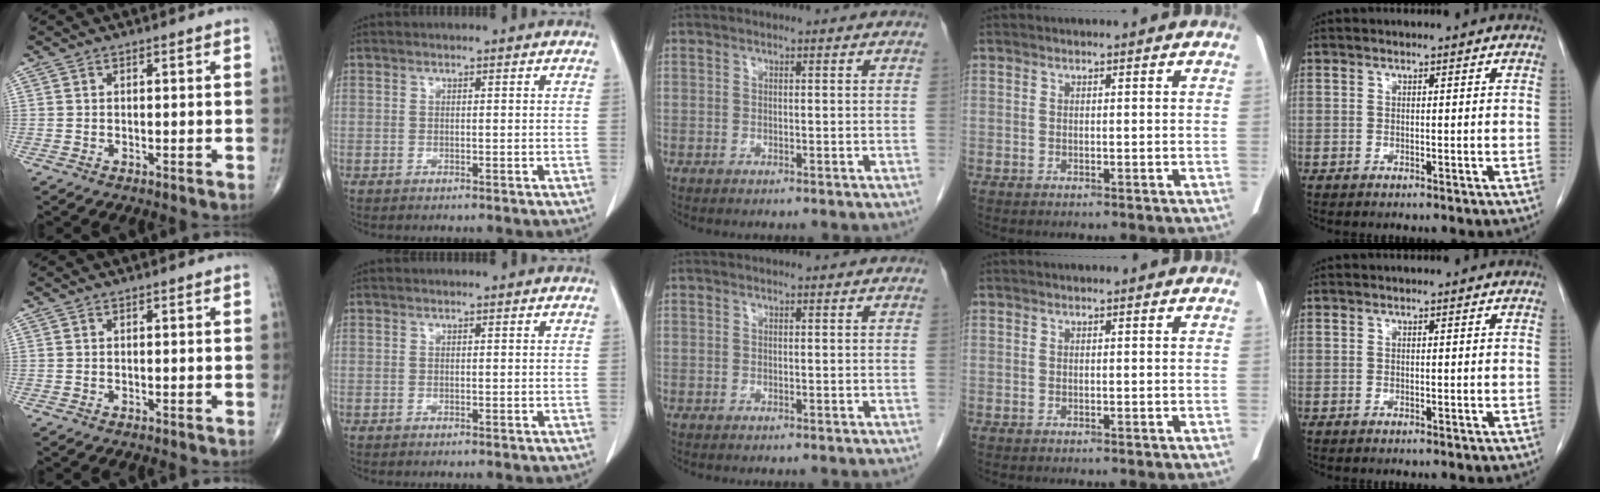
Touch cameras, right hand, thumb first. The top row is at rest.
{}